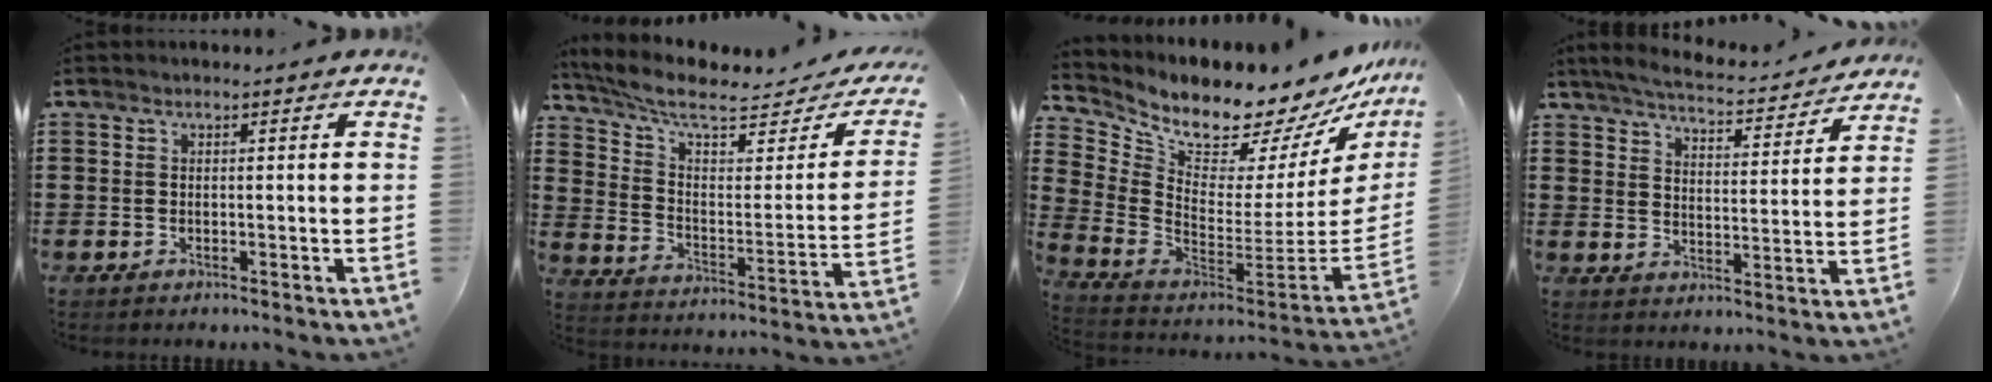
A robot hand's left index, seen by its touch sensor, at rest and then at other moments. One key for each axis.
{"total": 7.8, "fx": 6.1, "fy": 1.9, "fz": 4.6, "tx": -0.109, "ty": -0.038, "tz": 0.102}
{"total": 9.2, "fx": 8.7, "fy": 2.0, "fz": 2.4, "tx": -0.086, "ty": -0.086, "tz": 0.146}
{"total": 4.4, "fx": 4.3, "fy": 0.0, "fz": 1.1, "tx": -0.045, "ty": -0.032, "tz": 0.069}